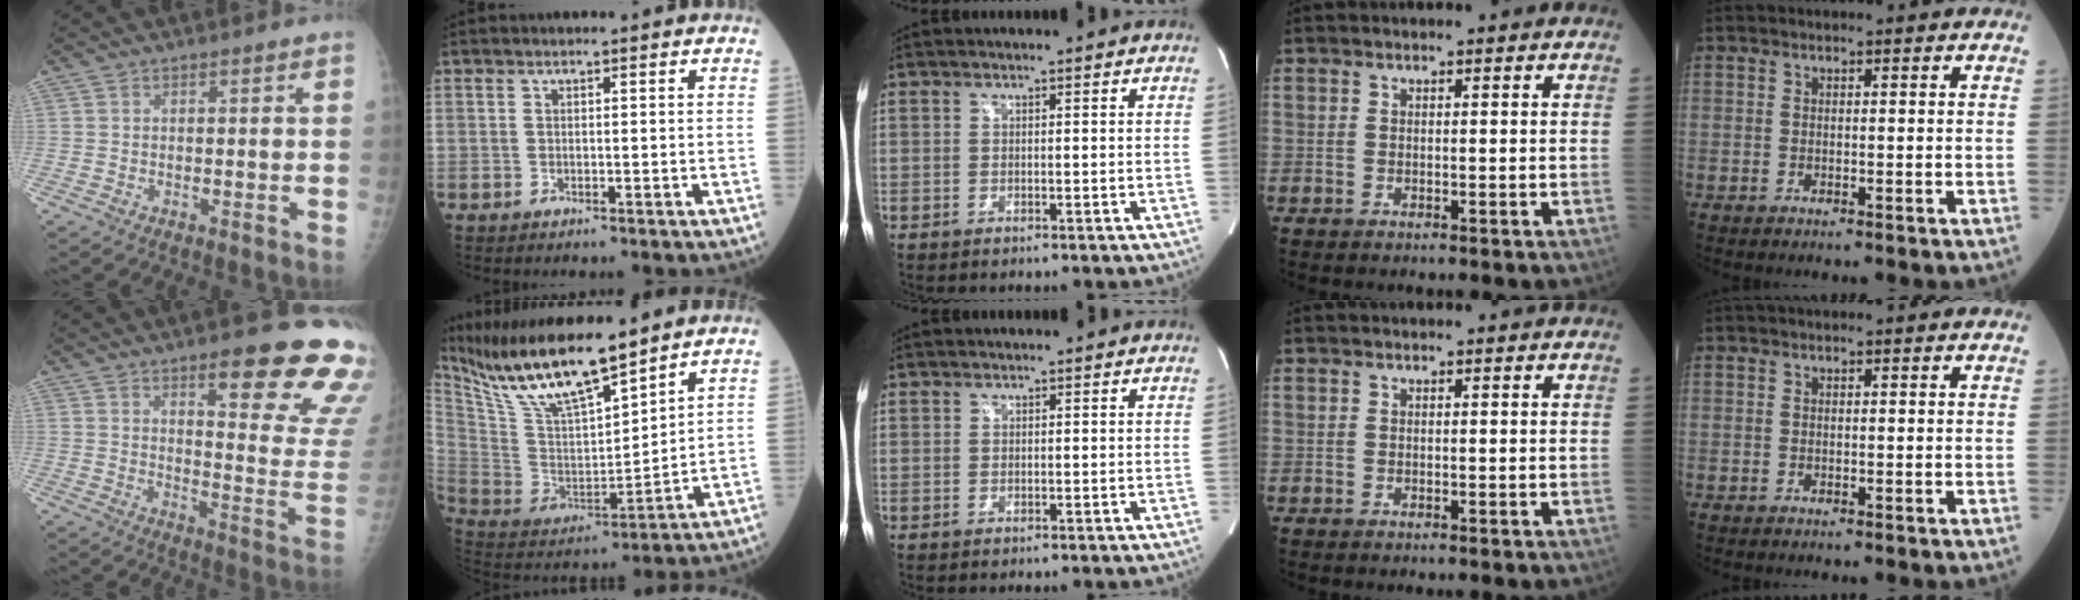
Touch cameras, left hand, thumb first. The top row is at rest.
{"thumb": {"total": 21.1, "force": [12.5, 4.9, 16.2], "torque": [-0.168, -0.070, 0.164]}, "index": {"total": 15.8, "force": [13.1, 1.8, 8.6], "torque": [-0.173, -0.004, 0.253]}, "middle": {"total": 0.6, "force": [0.5, 0.3, 0.0], "torque": [-0.001, 0.001, 0.008]}}